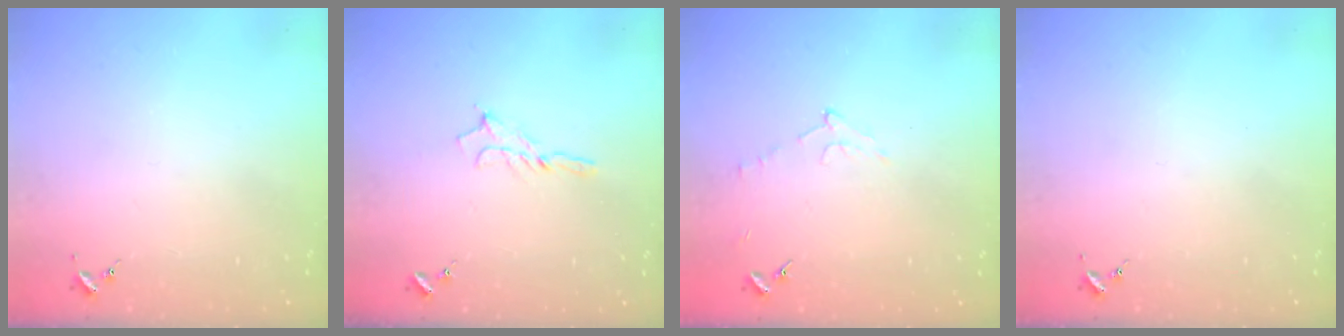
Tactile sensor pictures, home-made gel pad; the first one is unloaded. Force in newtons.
{"total": 6.2, "press": 6.2, "slide": 0.6}
{"total": 4.9, "press": 4.8, "slide": 1.3}
{"total": 0.0}